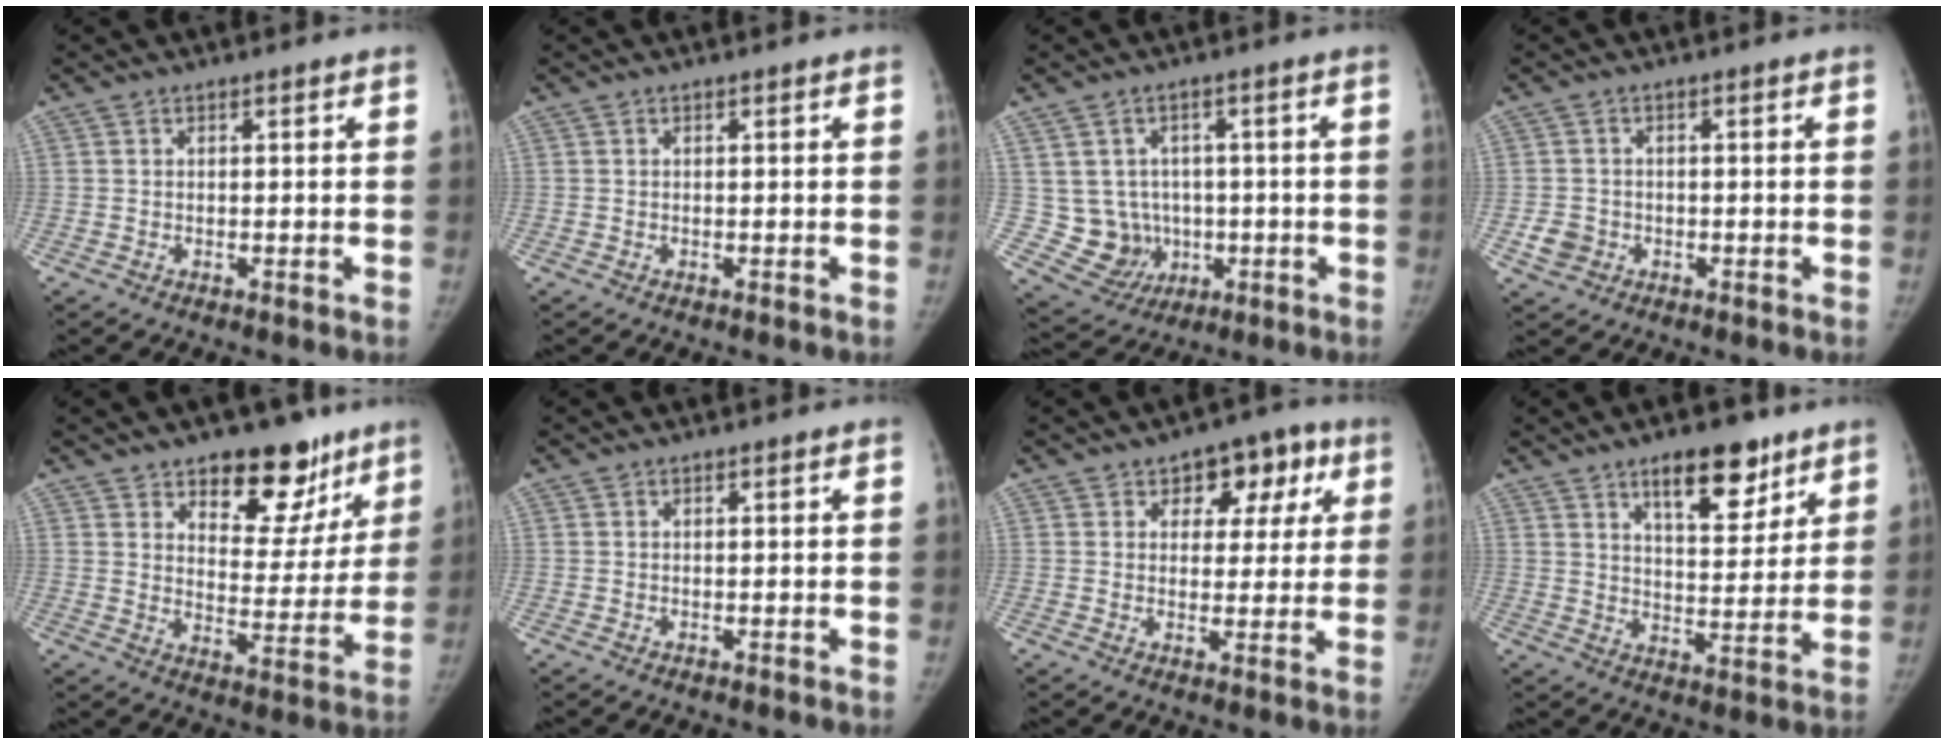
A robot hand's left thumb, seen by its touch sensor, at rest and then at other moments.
{"total": 0.0}
{"total": 8.7, "force": [-0.3, 8.2, 2.9], "torque": [-0.011, 0.003, 0.015]}
{"total": 3.3, "force": [-1.1, 3.0, 1.0], "torque": [-0.008, 0.007, -0.018]}
{"total": 15.1, "force": [9.9, 8.2, 7.9], "torque": [-0.033, -0.054, 0.145]}
{"total": 0.0}
{"total": 9.0, "force": [3.8, 6.1, 5.4], "torque": [-0.014, -0.006, 0.043]}
{"total": 11.9, "force": [7.5, 5.0, 7.7], "torque": [-0.080, -0.043, 0.119]}